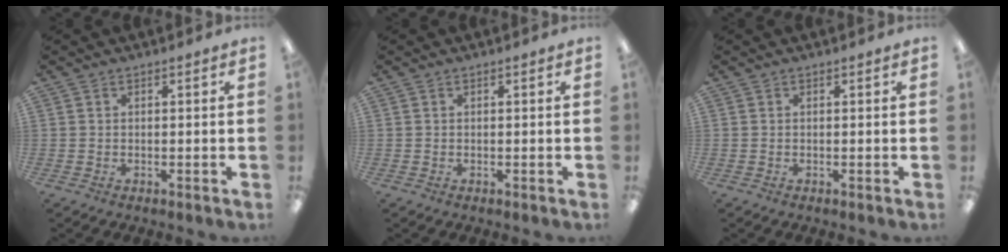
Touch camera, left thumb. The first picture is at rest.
{"total": 0.0}
{"total": 0.0}